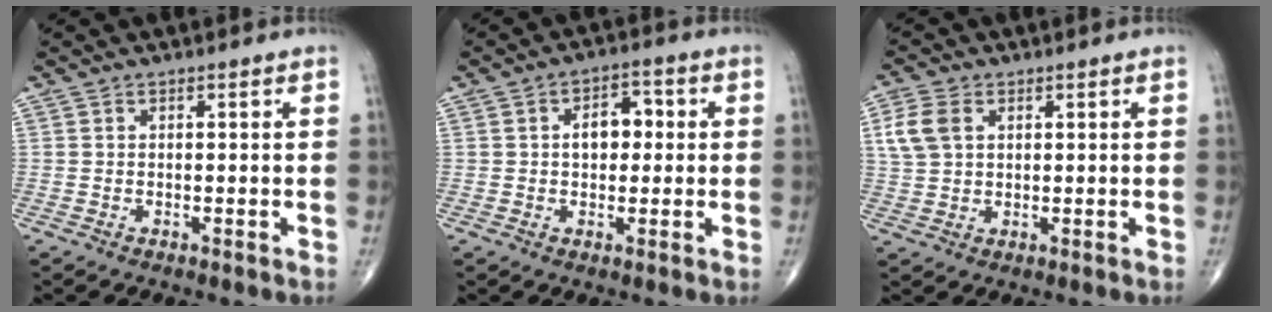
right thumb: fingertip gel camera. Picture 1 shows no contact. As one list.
[{"total": 6.1, "force": [0.6, 4.0, 4.5], "torque": [-0.052, 0.015, 0.002]}, {"total": 6.1, "force": [1.9, 4.2, 4.0], "torque": [-0.084, 0.005, 0.038]}]